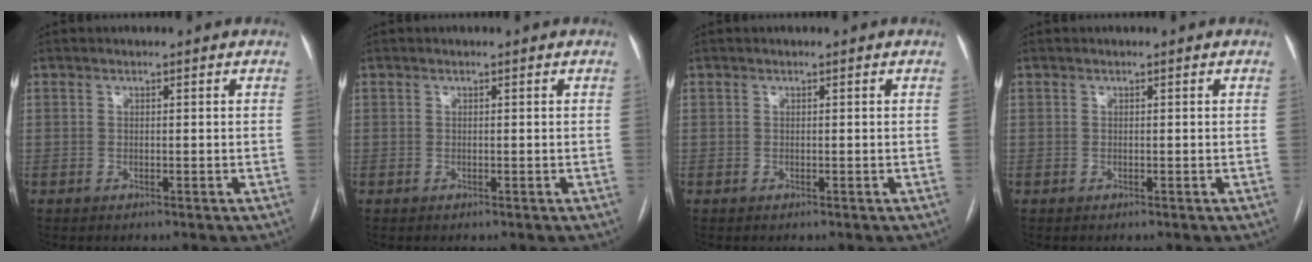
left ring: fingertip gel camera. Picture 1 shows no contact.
{"total": 0.0}
{"total": 0.0}
{"total": 0.0}